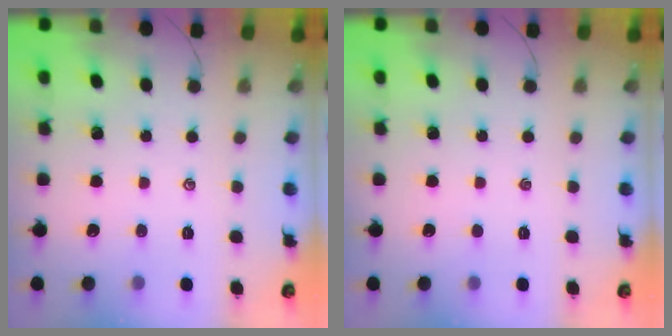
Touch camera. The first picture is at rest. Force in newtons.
{"total": 0.0}